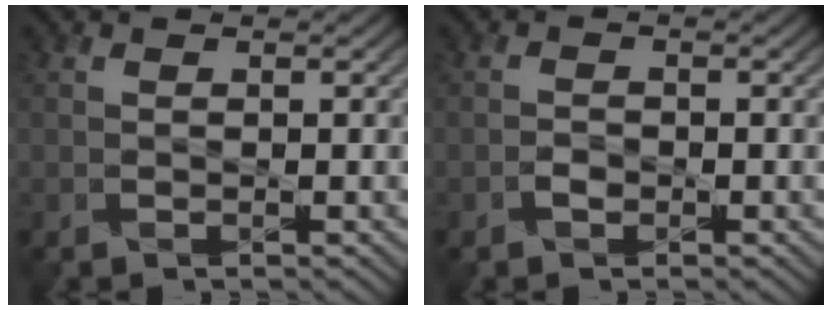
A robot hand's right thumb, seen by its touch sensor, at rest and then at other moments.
{"total": 1.2, "force": [-0.9, 0.6, 0.5], "torque": [-0.010, -0.003, -0.020]}